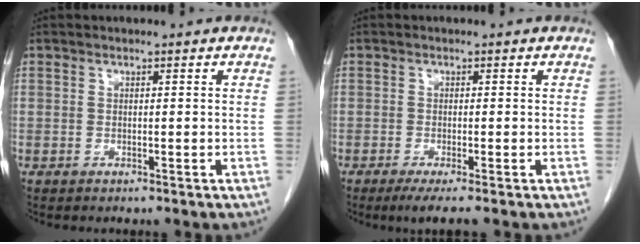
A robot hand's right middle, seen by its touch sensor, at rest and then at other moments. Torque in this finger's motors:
{"motor_torque": [0.05, -0.02, 0.01, 0.01]}